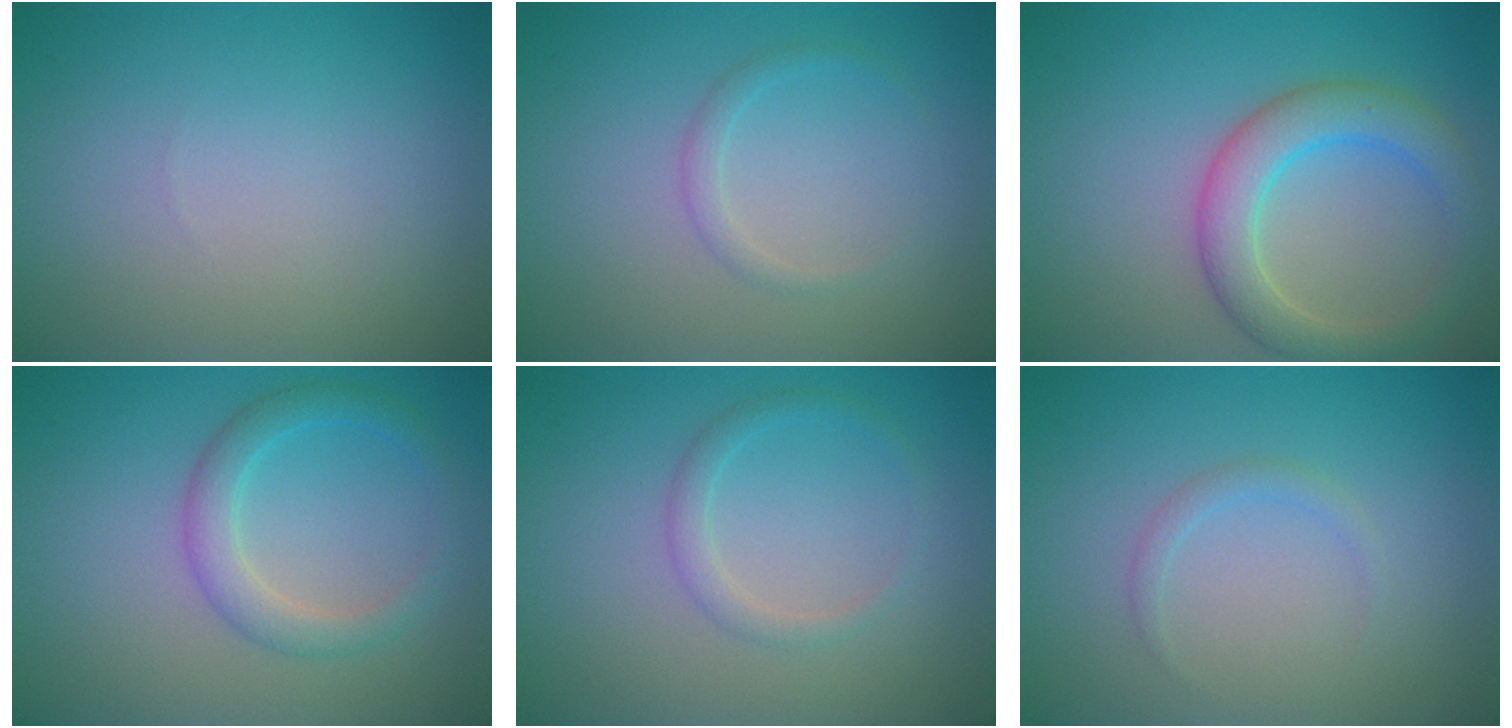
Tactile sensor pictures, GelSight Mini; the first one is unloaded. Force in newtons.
{"total": 1.1, "press": 1.1, "slide": 0.1}
{"total": 4.6, "press": 4.6, "slide": 0.2}
{"total": 2.9, "press": 2.8, "slide": 0.2}
{"total": 1.5, "press": 1.5, "slide": 0.1}
{"total": 1.0, "press": 1.0, "slide": 0.0}